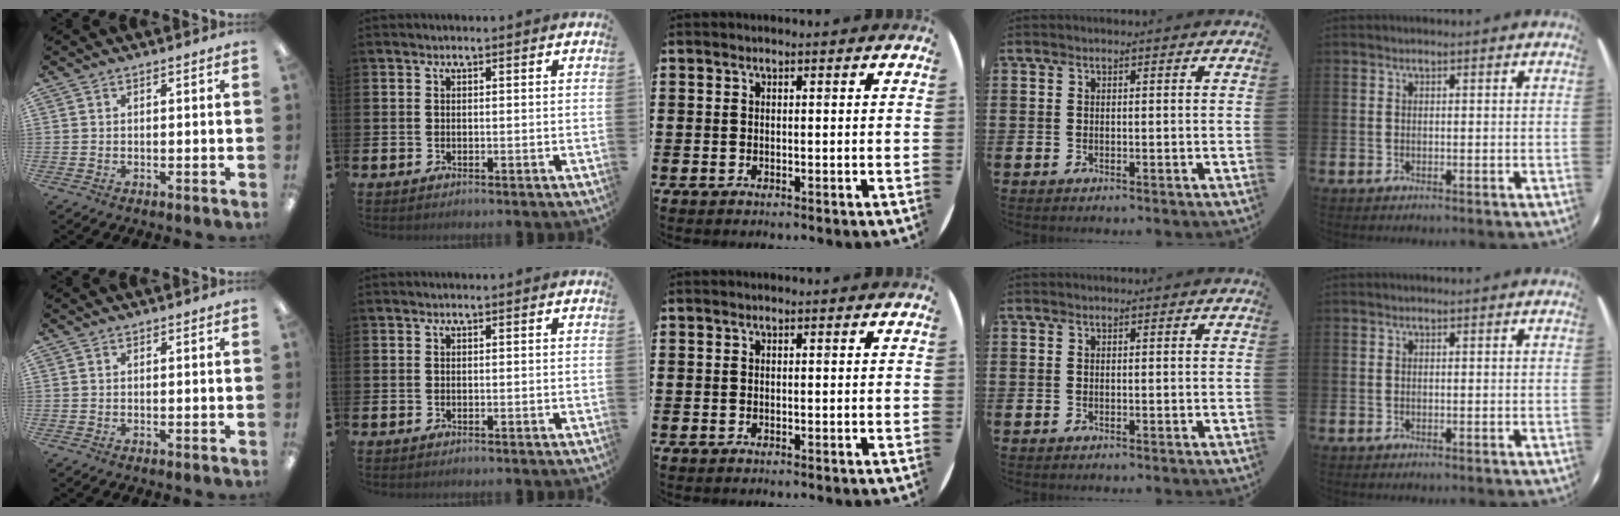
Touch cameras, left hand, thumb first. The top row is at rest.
{}